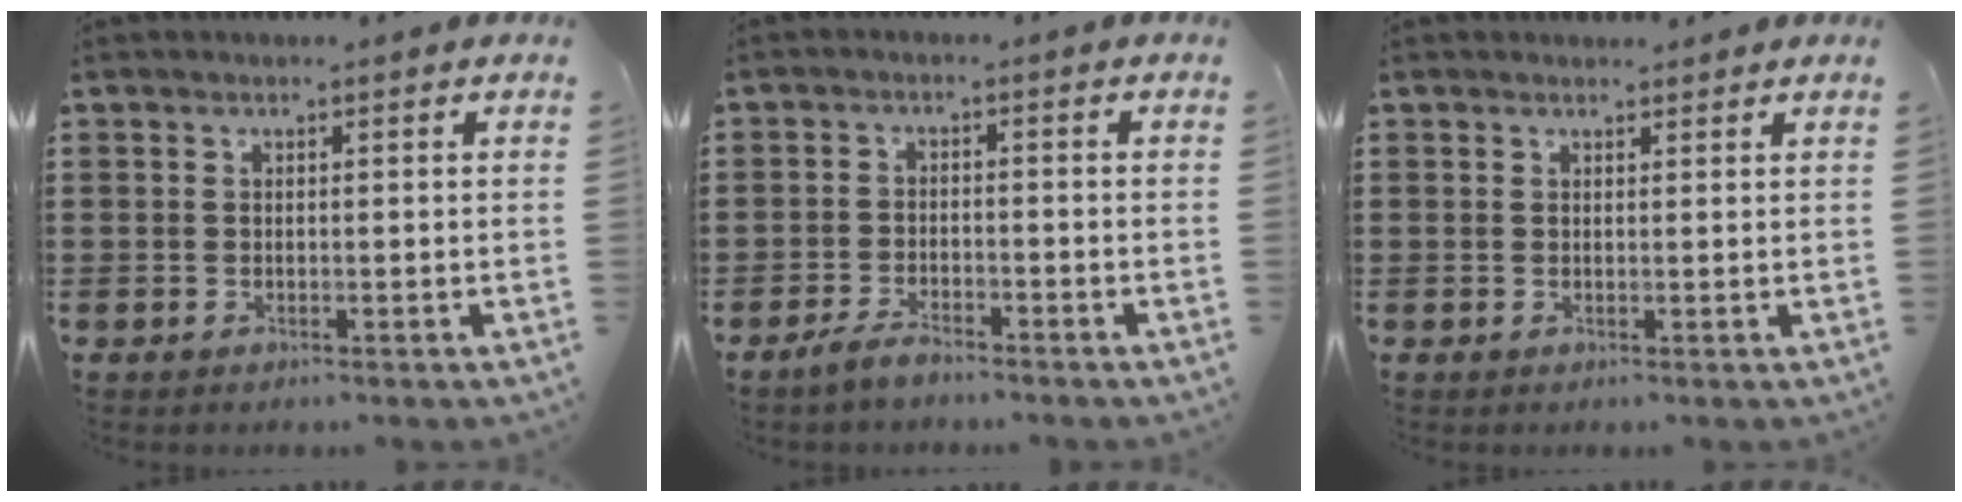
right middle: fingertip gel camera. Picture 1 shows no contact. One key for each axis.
{"total": 2.5, "fx": -2.2, "fy": 0.5, "fz": 1.1, "tx": -0.027, "ty": 0.003, "tz": -0.043}
{"total": 1.0, "fx": 1.0, "fy": 0.2, "fz": 0.0, "tx": 0.007, "ty": -0.002, "tz": 0.017}